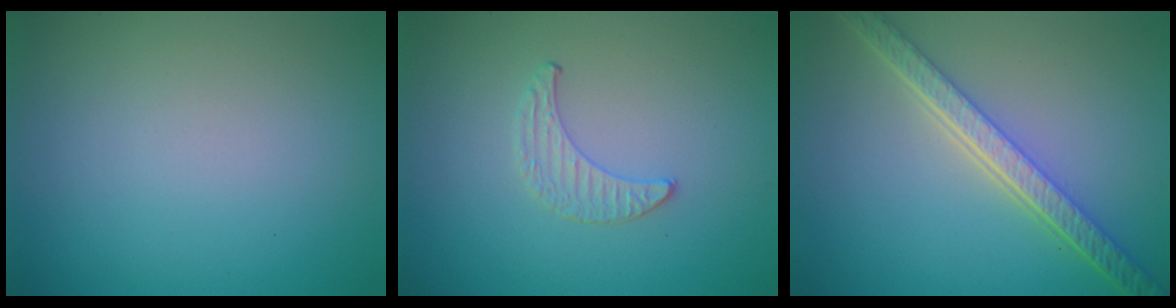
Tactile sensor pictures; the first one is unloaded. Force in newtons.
{"total": 0.8, "press": 0.8, "slide": 0.2}
{"total": 5.7, "press": 4.3, "slide": 3.7}